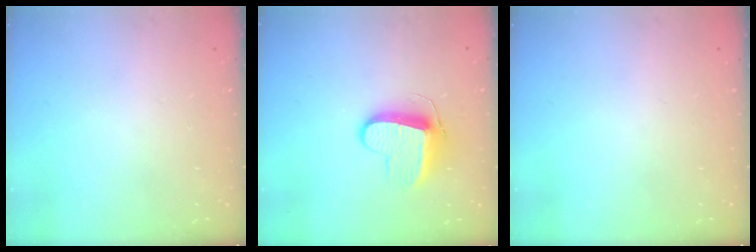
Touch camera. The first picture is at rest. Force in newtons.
{"total": 9.9, "press": 9.9, "slide": 0.1}
{"total": 0.0}